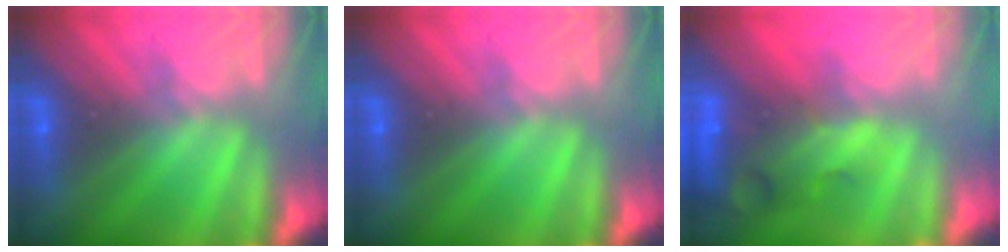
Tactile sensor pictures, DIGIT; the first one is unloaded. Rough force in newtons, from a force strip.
{"total": 0.0}
{"total": 10.2}